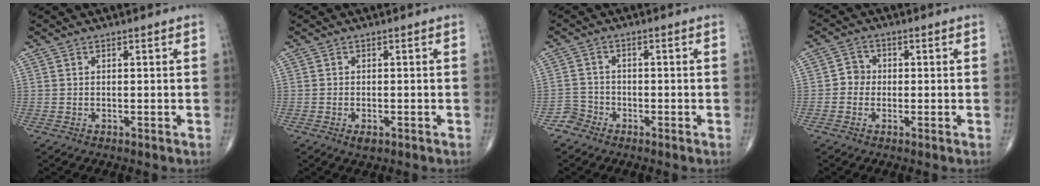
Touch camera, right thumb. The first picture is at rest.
{"total": 2.3, "force": [-1.2, 1.1, 1.5], "torque": [-0.020, 0.000, -0.015]}
{"total": 2.7, "force": [-1.9, 1.8, -0.4], "torque": [0.016, 0.010, -0.045]}
{"total": 2.9, "force": [-0.4, 2.7, 1.0], "torque": [0.003, 0.009, -0.016]}